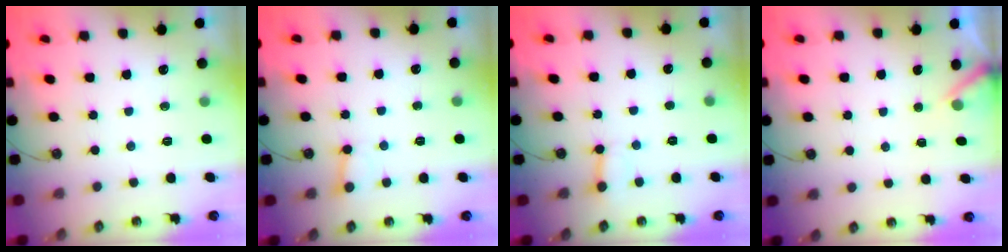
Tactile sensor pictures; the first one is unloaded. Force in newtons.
{"total": 5.5, "press": 5.4, "slide": 0.5}
{"total": 3.1, "press": 3.1, "slide": 0.7}
{"total": 3.6, "press": 3.6, "slide": 0.1}